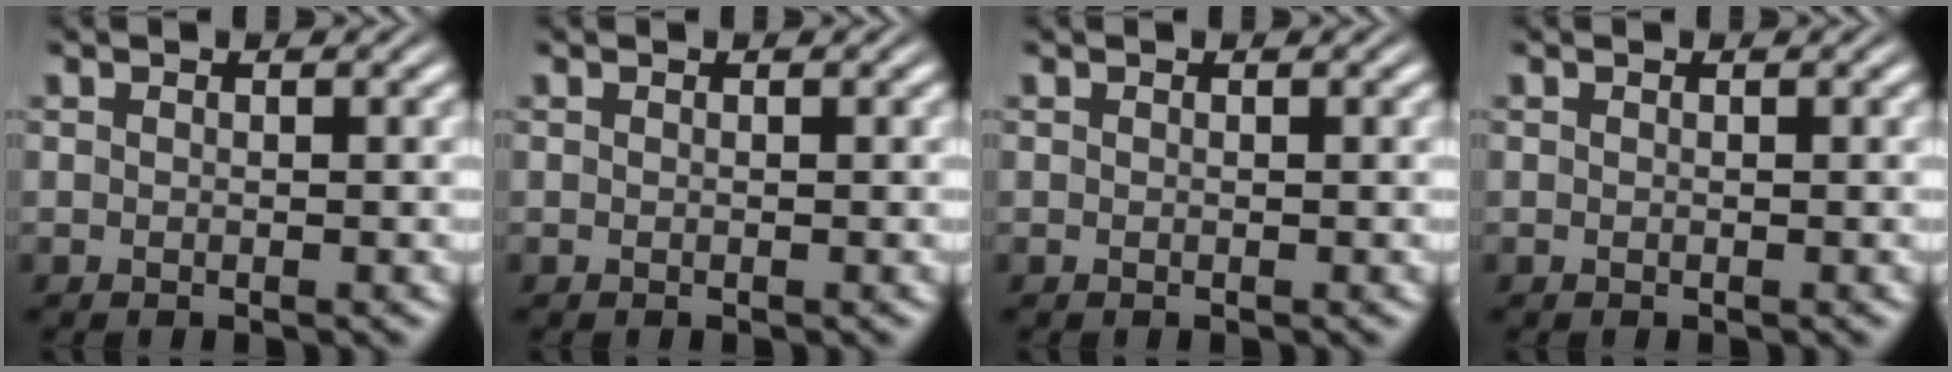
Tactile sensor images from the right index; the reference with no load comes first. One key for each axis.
{"total": 0.0}
{"total": 0.0}
{"total": 0.0}